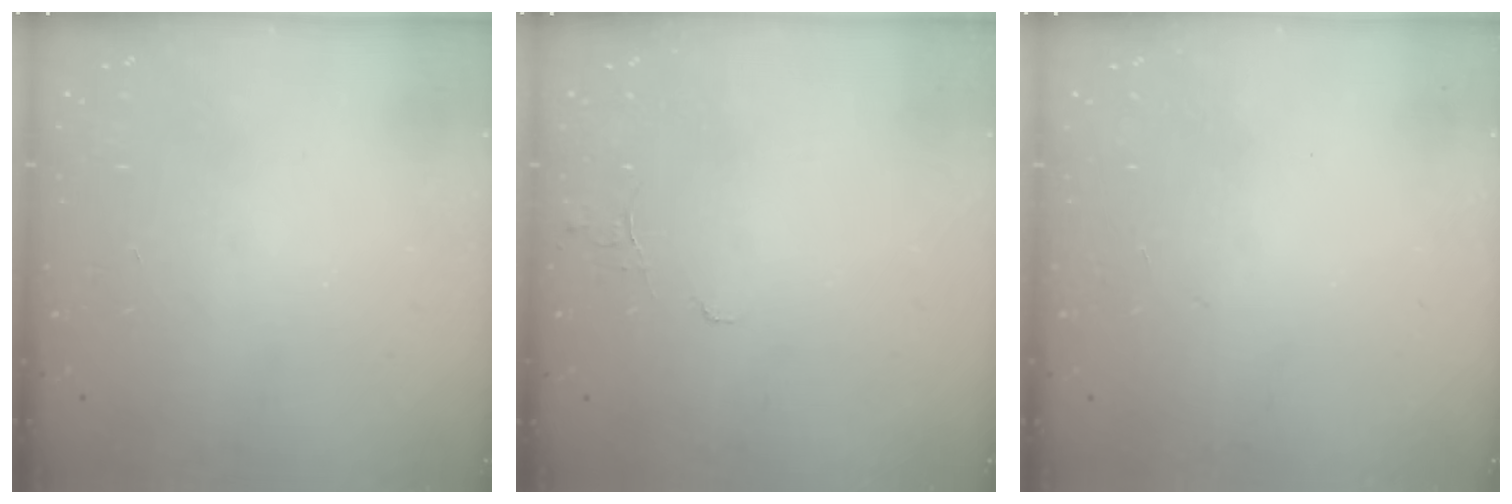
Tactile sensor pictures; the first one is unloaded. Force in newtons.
{"total": 5.3, "press": 5.3, "slide": 0.4}
{"total": 0.0}